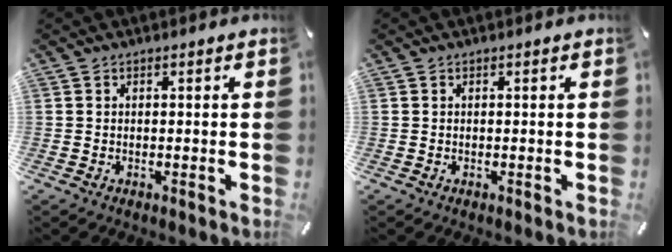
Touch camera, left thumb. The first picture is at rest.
{"total": 0.0}